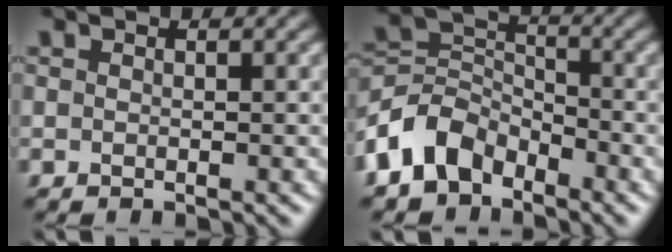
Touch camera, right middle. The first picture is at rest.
{"total": 5.6, "force": [-3.6, 3.6, 2.4], "torque": [-0.047, 0.003, -0.083]}